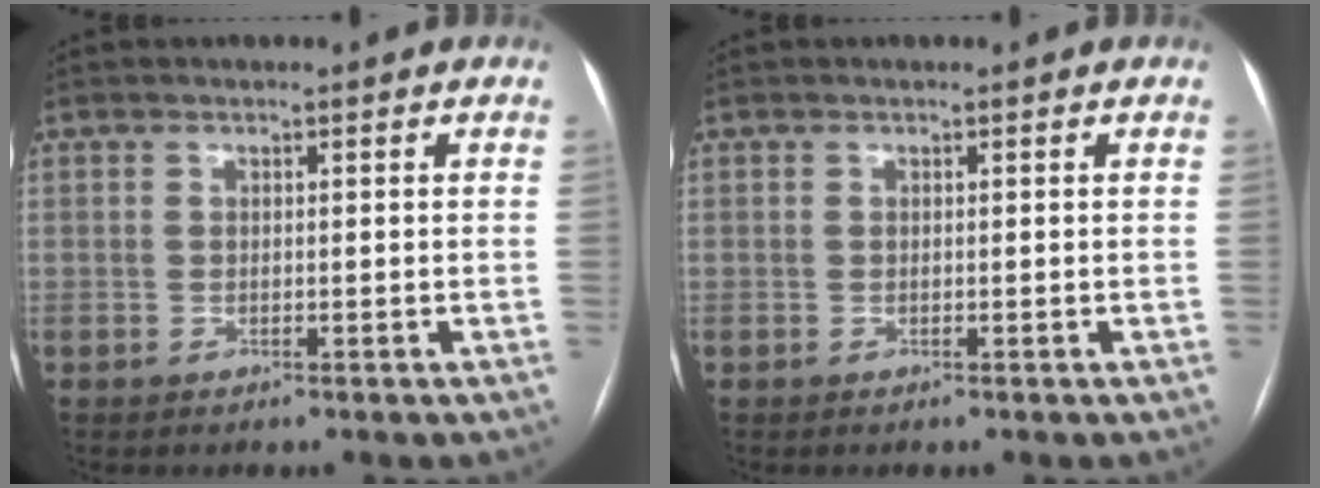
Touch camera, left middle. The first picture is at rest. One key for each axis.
{"total": 0.0}